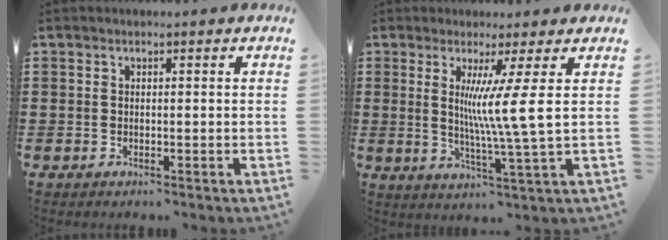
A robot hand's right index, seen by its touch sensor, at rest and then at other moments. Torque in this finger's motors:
{"motor_torque": [1.59, 0.00, 0.42, 0.21]}